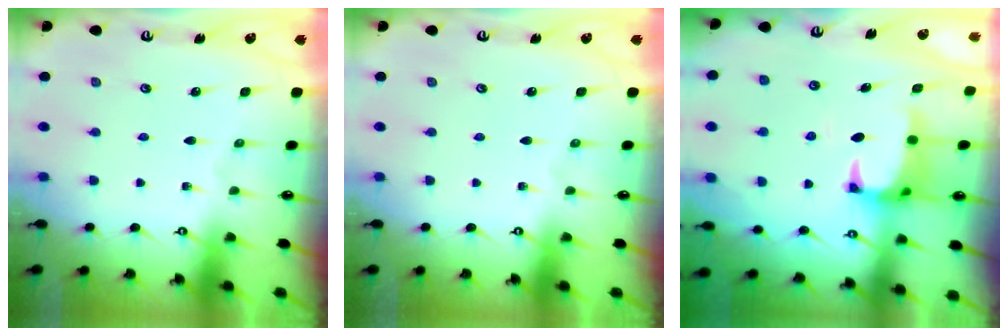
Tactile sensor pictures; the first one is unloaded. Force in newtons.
{"total": 0.0}
{"total": 1.7, "press": 1.3, "slide": 1.1}